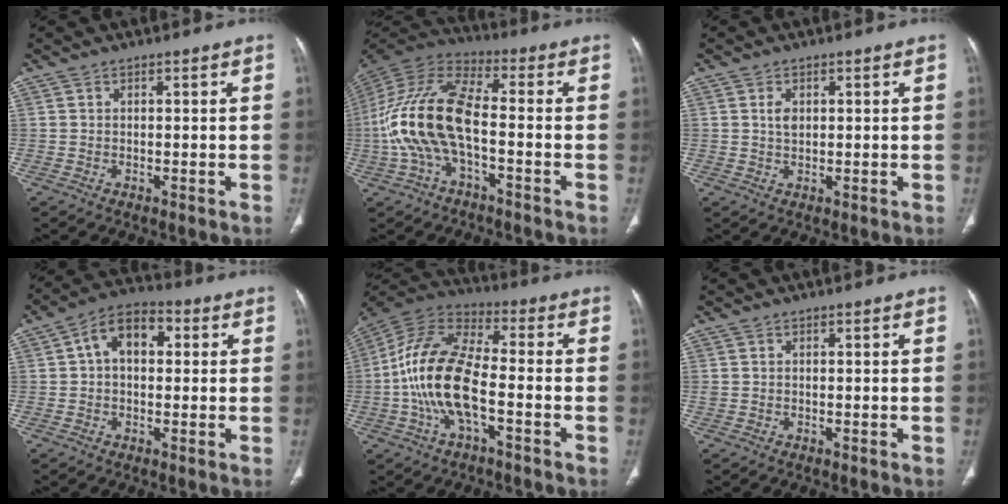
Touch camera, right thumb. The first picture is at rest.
{"total": 16.9, "force": [-3.2, 7.7, 14.6], "torque": [-0.314, 0.040, -0.066]}
{"total": 2.2, "force": [0.6, 1.4, 1.5], "torque": [-0.024, -0.003, 0.012]}
{"total": 9.0, "force": [1.6, 5.9, 6.7], "torque": [-0.097, 0.027, 0.018]}
{"total": 16.3, "force": [-3.5, 7.3, 14.1], "torque": [-0.287, 0.040, -0.071]}
{"total": 0.6, "force": [0.1, 0.5, 0.2], "torque": [0.000, 0.002, 0.001]}